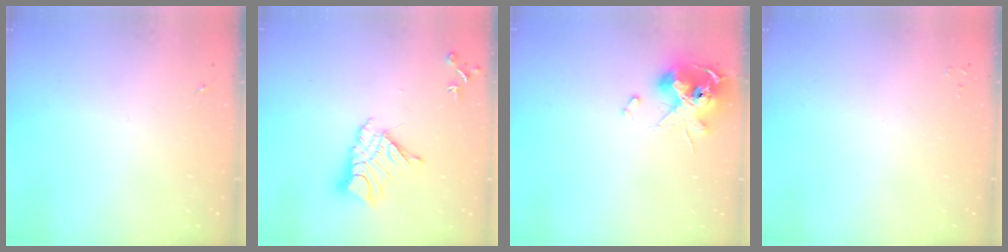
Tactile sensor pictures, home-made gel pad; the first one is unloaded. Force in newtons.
{"total": 13.7, "press": 13.7, "slide": 1.3}
{"total": 13.0, "press": 12.9, "slide": 1.8}
{"total": 2.0, "press": 2.0, "slide": 0.3}